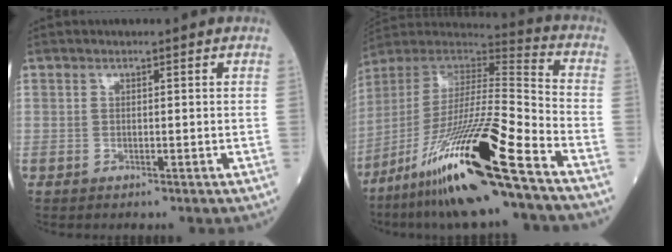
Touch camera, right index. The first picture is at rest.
{"total": 23.7, "force": [-14.4, 0.4, 18.8], "torque": [-0.359, -0.041, -0.268]}